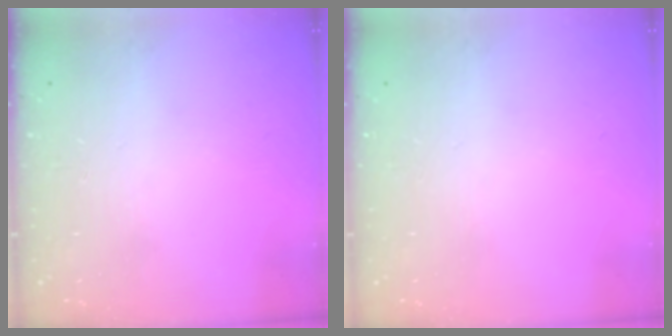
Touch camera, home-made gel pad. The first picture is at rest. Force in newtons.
{"total": 0.0}